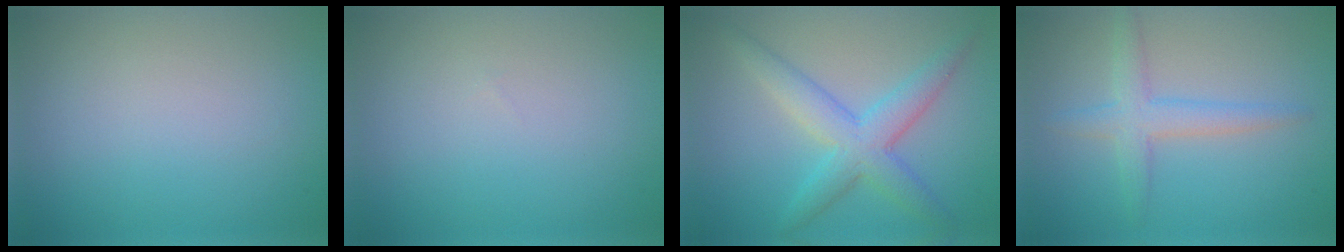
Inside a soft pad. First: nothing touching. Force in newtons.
{"total": 0.0}
{"total": 4.7, "press": 4.7, "slide": 0.1}
{"total": 3.1, "press": 3.1, "slide": 0.2}